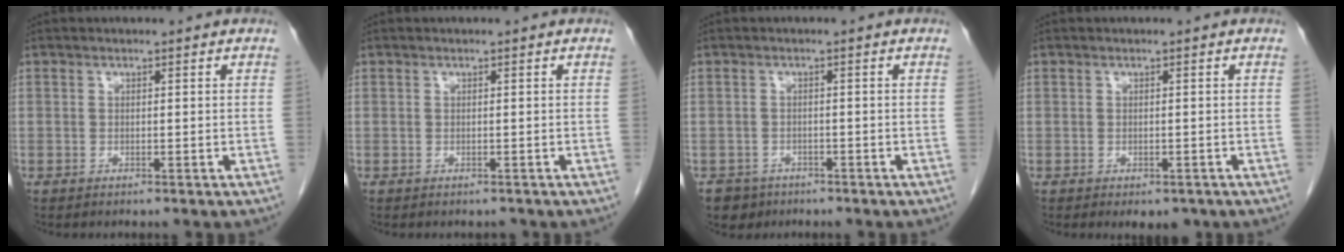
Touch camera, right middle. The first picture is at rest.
{"total": 0.6, "force": [-0.5, 0.3, 0.0], "torque": [-0.005, 0.000, -0.008]}
{"total": 3.3, "force": [-2.3, 2.4, 0.0], "torque": [-0.005, 0.005, -0.038]}
{"total": 2.6, "force": [-1.8, 1.5, 1.3], "torque": [-0.009, -0.002, -0.015]}